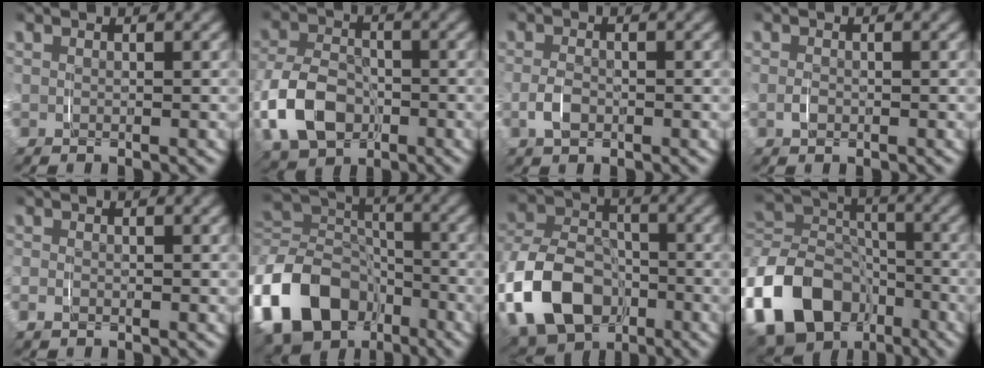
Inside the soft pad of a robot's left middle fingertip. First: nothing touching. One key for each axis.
{"total": 8.1, "fx": -2.0, "fy": 6.2, "fz": 4.9, "tx": -0.112, "ty": -0.014, "tz": -0.030}
{"total": 2.0, "fx": -0.6, "fy": 1.3, "fz": 1.4, "tx": -0.035, "ty": -0.002, "tz": -0.010}
{"total": 0.9, "fx": -0.3, "fy": 0.6, "fz": 0.6, "tx": -0.015, "ty": -0.002, "tz": -0.003}
{"total": 1.1, "fx": -0.5, "fy": 0.7, "fz": 0.6, "tx": -0.019, "ty": -0.005, "tz": -0.010}
{"total": 14.4, "fx": -5.3, "fy": 11.6, "fz": 6.7, "tx": -0.149, "ty": -0.043, "tz": -0.087}
{"total": 12.8, "fx": -4.2, "fy": 10.2, "fz": 6.5, "tx": -0.155, "ty": -0.041, "tz": -0.065}
{"total": 17.6, "fx": -7.0, "fy": 14.6, "fz": 7.0, "tx": -0.163, "ty": -0.050, "tz": -0.120}